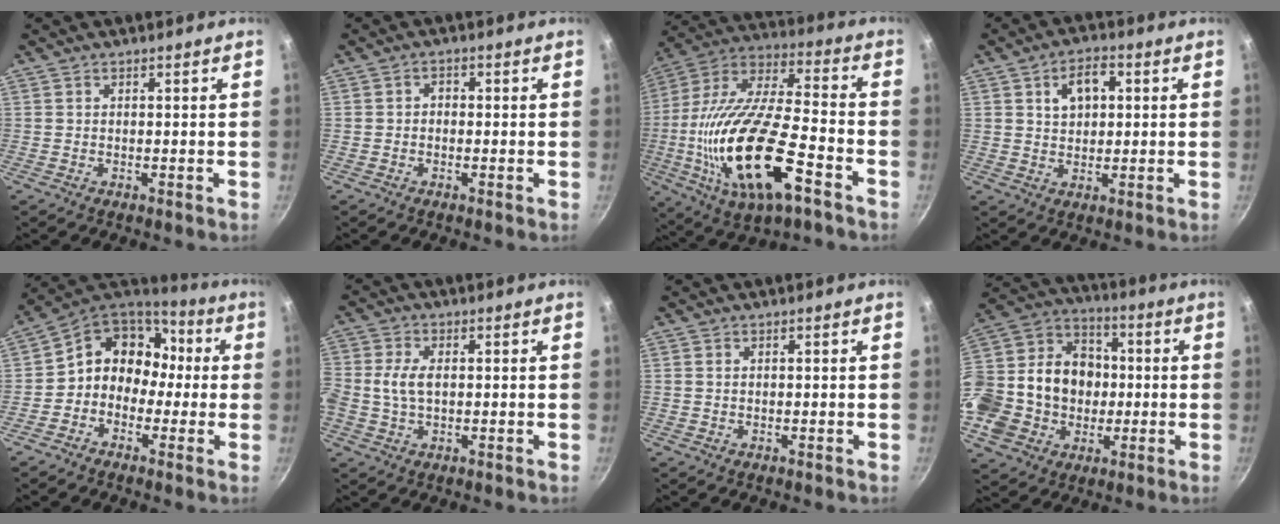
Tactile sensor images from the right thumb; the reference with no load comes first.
{"total": 1.5, "force": [-0.5, 1.2, 0.8], "torque": [-0.011, 0.009, -0.009]}
{"total": 26.2, "force": [-8.5, 10.0, 22.7], "torque": [-0.429, 0.016, -0.156]}
{"total": 6.7, "force": [1.8, 4.3, 4.7], "torque": [-0.055, 0.007, 0.029]}
{"total": 12.9, "force": [-0.6, 11.0, 6.6], "torque": [-0.057, 0.050, -0.030]}
{"total": 5.5, "force": [0.2, 3.4, 4.3], "torque": [-0.088, 0.009, -0.002]}
{"total": 0.0}
{"total": 25.2, "force": [-2.4, 21.2, 13.4], "torque": [-0.264, 0.054, -0.029]}